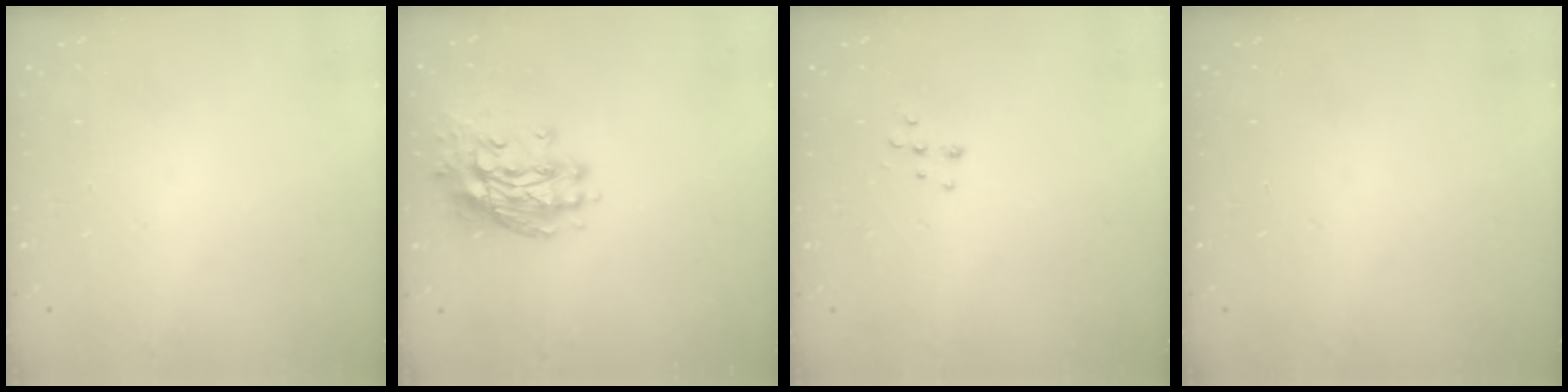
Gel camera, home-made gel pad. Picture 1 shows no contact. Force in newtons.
{"total": 11.8, "press": 11.7, "slide": 1.3}
{"total": 6.7, "press": 6.7, "slide": 0.4}
{"total": 0.0}